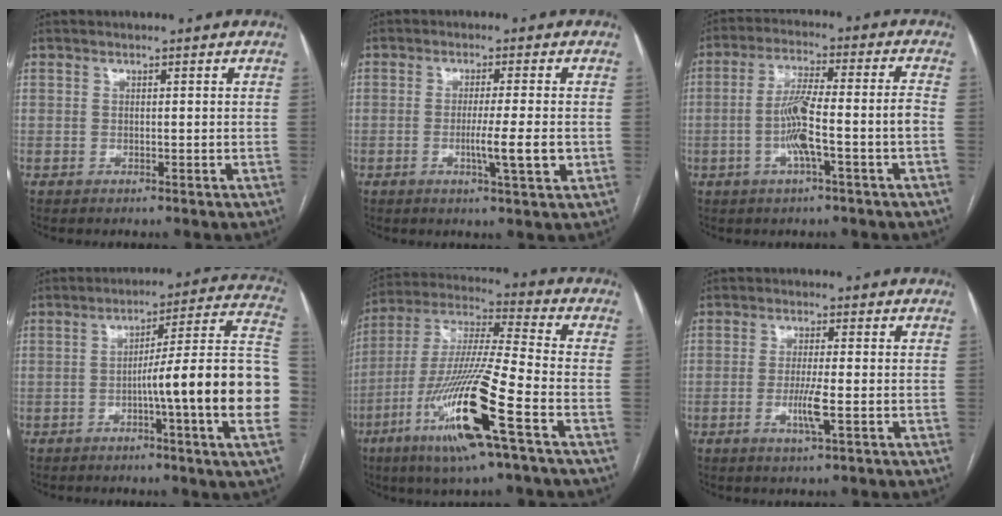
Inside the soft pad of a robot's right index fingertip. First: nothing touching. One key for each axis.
{"total": 5.7, "fx": -1.3, "fy": -0.2, "fz": 5.5, "tx": -0.091, "ty": -0.009, "tz": -0.020}
{"total": 9.0, "fx": -2.7, "fy": 0.0, "fz": 8.6, "tx": -0.167, "ty": 0.018, "tz": -0.047}
{"total": 18.8, "fx": -3.8, "fy": -1.2, "fz": 18.4, "tx": -0.200, "ty": 0.020, "tz": -0.060}
{"total": 18.7, "fx": -8.3, "fy": 0.2, "fz": 16.8, "tx": -0.359, "ty": -0.031, "tz": -0.160}
{"total": 4.2, "fx": -1.3, "fy": -0.2, "fz": 4.0, "tx": -0.079, "ty": -0.009, "tz": -0.024}